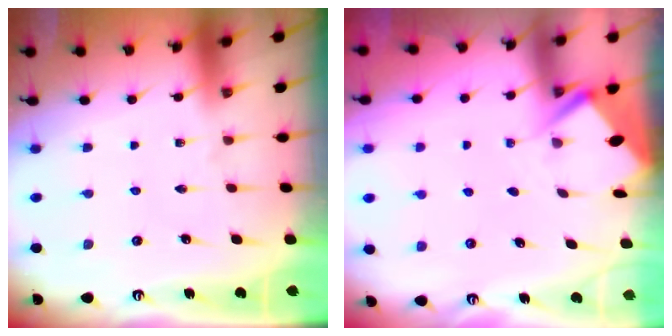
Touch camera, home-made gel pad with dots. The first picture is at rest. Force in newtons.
{"total": 2.8, "press": 2.8, "slide": 0.4}